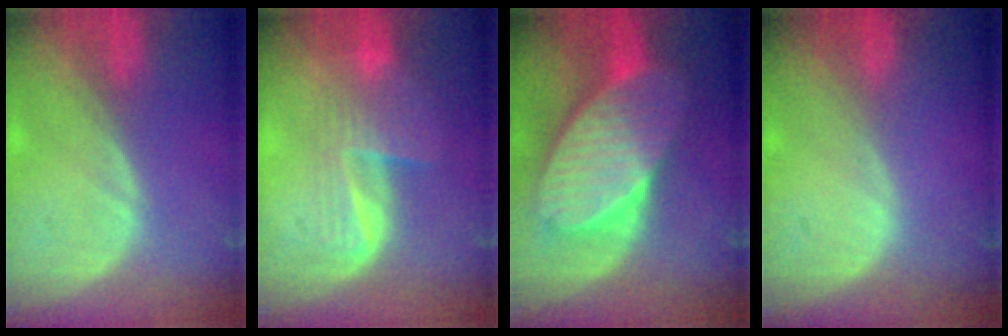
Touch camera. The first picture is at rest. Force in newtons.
{"total": 6.2, "press": 5.9, "slide": 1.9}
{"total": 10.9, "press": 10.9, "slide": 0.5}
{"total": 0.0}